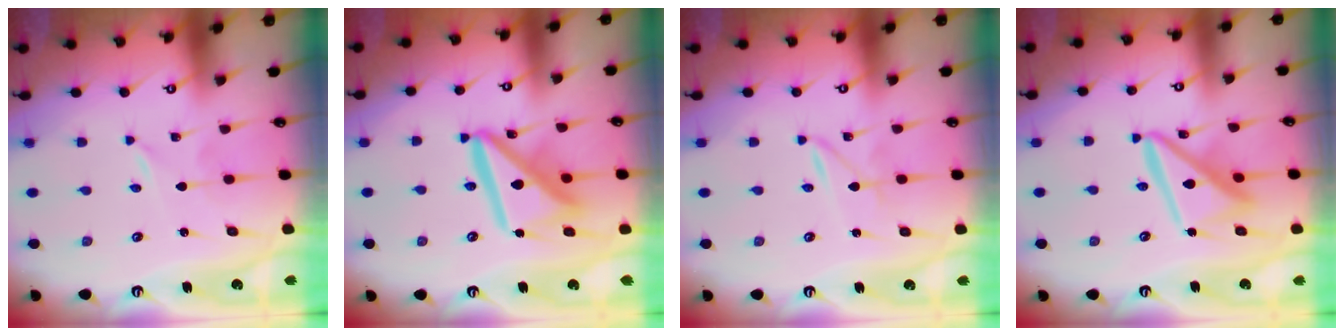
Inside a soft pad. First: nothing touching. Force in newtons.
{"total": 16.5, "press": 16.4, "slide": 1.8}
{"total": 2.3, "press": 2.3, "slide": 0.2}
{"total": 14.6, "press": 14.6, "slide": 1.4}